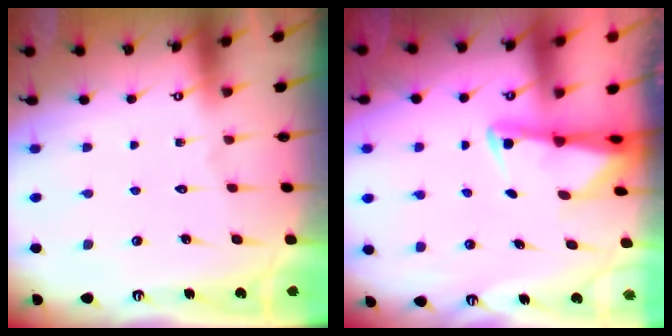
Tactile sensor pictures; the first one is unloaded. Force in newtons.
{"total": 2.4, "press": 2.4, "slide": 0.5}